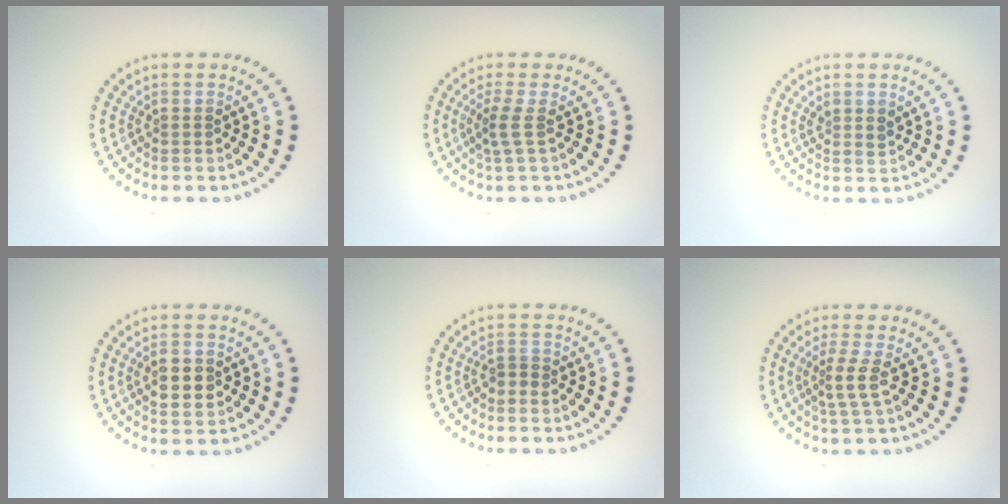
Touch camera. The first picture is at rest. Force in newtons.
{"total": 1.7, "press": 1.2, "slide": 1.3}
{"total": 1.1, "press": 0.9, "slide": 0.5}
{"total": 2.9, "press": 2.9, "slide": 0.2}
{"total": 0.9, "press": 0.8, "slide": 0.5}
{"total": 2.2, "press": 1.5, "slide": 1.6}